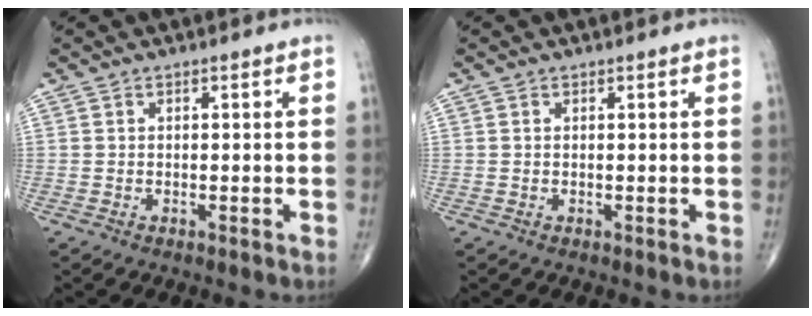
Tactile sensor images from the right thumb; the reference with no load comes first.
{"total": 0.0}